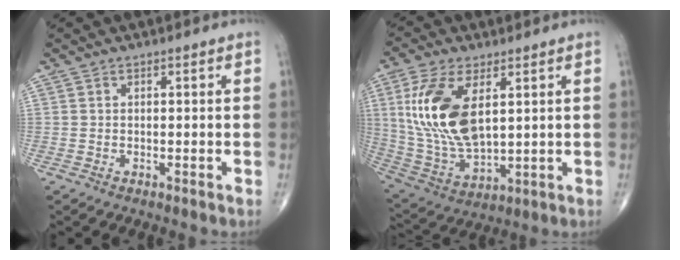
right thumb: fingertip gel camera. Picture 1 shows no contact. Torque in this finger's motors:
{"motor_torque": [-0.40, 1.56, 1.41, 0.59, 0.19]}